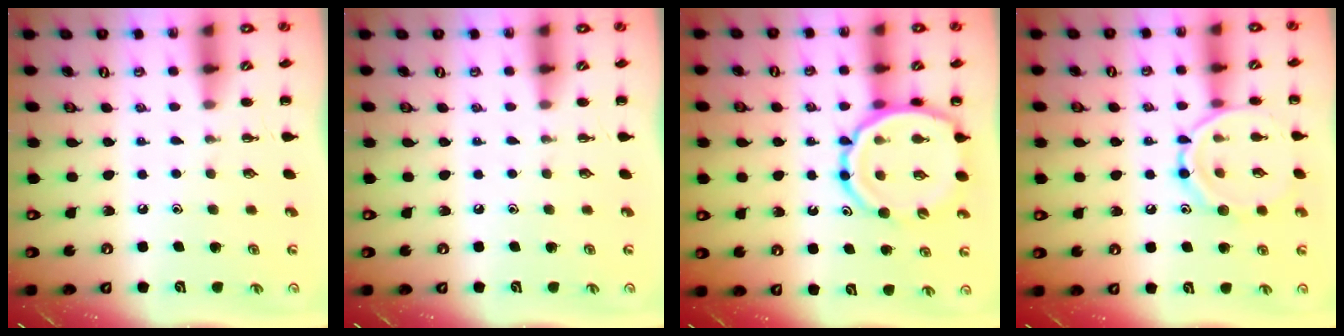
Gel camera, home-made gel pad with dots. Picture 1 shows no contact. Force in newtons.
{"total": 0.0}
{"total": 13.4, "press": 13.0, "slide": 3.0}
{"total": 11.7, "press": 11.7, "slide": 0.5}